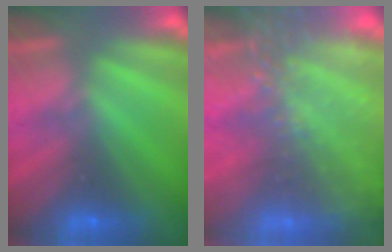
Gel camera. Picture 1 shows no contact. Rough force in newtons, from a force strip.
{"total": 8.9}